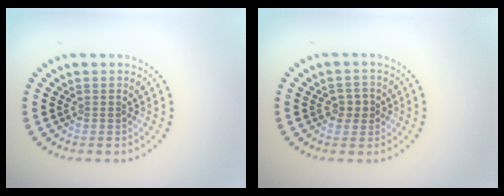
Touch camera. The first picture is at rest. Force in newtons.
{"total": 1.7, "press": 1.7, "slide": 0.3}